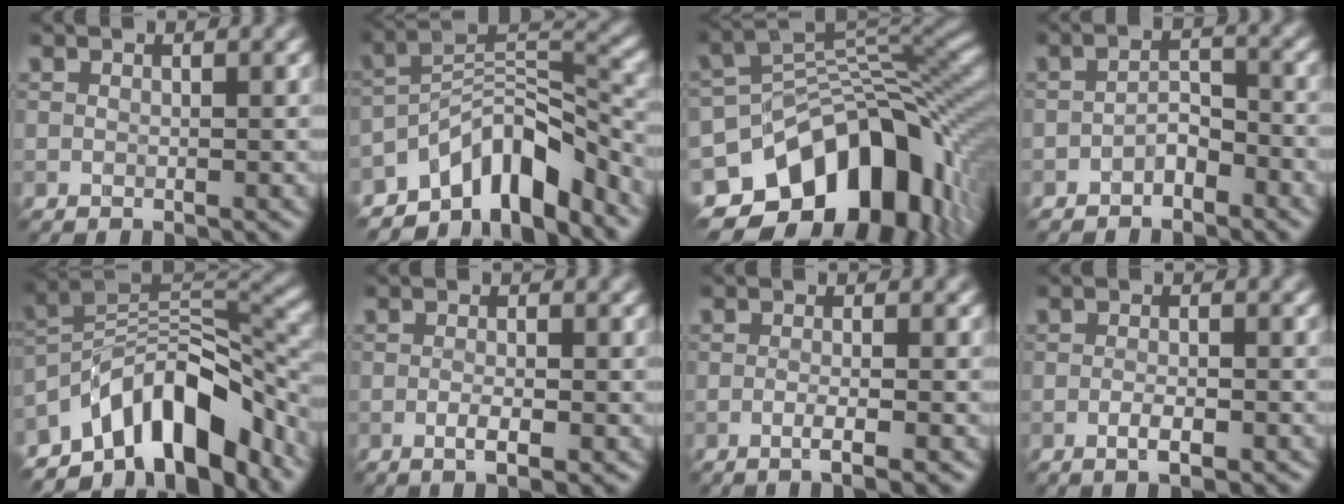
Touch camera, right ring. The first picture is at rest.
{"total": 8.4, "force": [-6.2, 2.9, 4.9], "torque": [-0.061, 0.006, -0.121]}
{"total": 14.9, "force": [-6.5, 9.5, 9.5], "torque": [-0.145, 0.000, -0.101]}
{"total": 2.3, "force": [-1.6, 1.0, 1.2], "torque": [-0.022, 0.009, -0.033]}
{"total": 11.1, "force": [-7.1, 4.8, 7.0], "torque": [-0.102, 0.011, -0.136]}
{"total": 1.9, "force": [-0.7, 0.4, 1.7], "torque": [-0.030, -0.001, -0.014]}
{"total": 2.2, "force": [-0.9, 0.4, 1.9], "torque": [-0.027, 0.001, -0.022]}
{"total": 1.9, "force": [-1.0, 0.5, 1.6], "torque": [-0.030, 0.000, -0.017]}